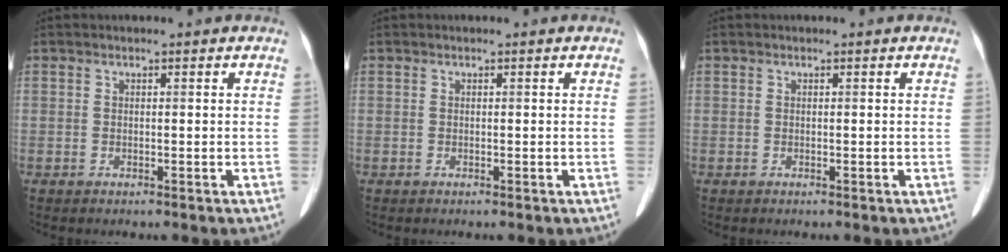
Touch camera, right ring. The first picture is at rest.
{"total": 0.0}
{"total": 0.0}